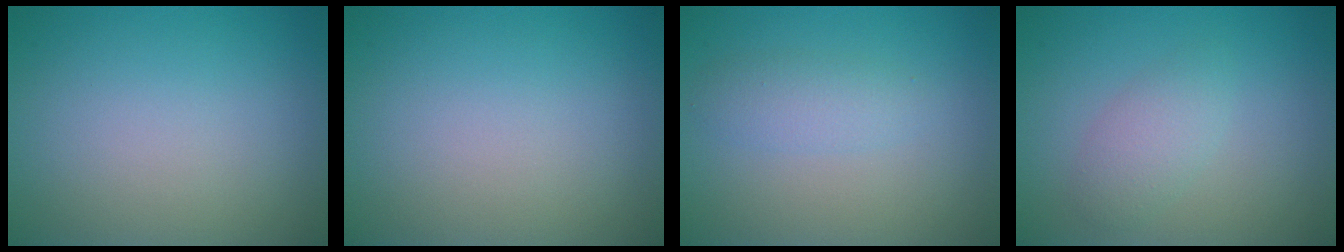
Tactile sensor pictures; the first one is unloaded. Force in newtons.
{"total": 0.0}
{"total": 2.0, "press": 2.0, "slide": 0.0}
{"total": 2.1, "press": 2.1, "slide": 0.1}